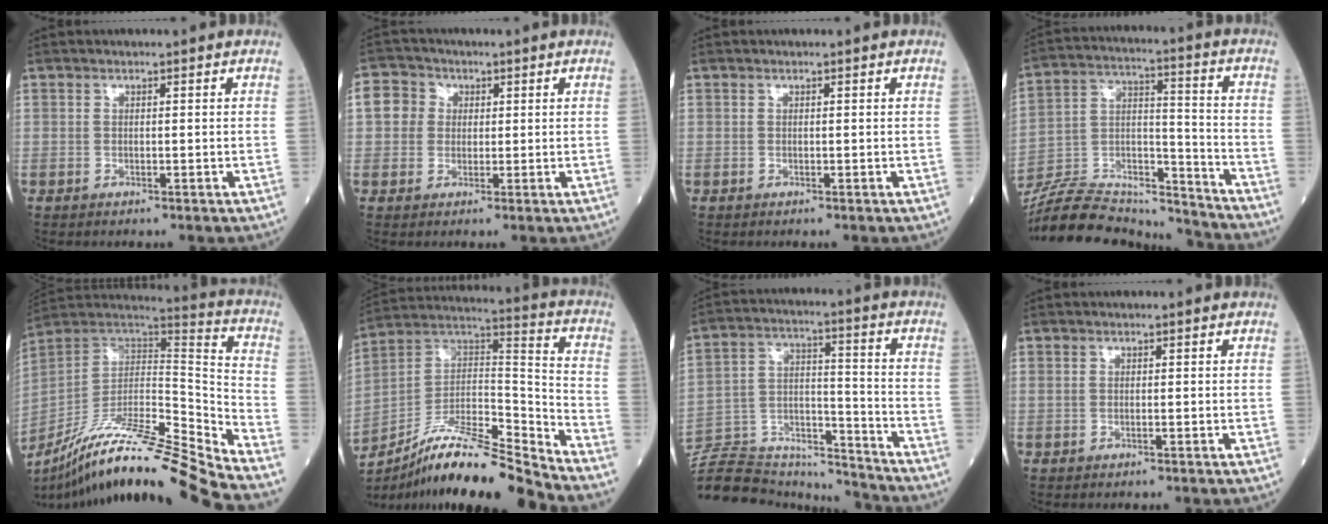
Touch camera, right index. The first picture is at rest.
{"total": 5.1, "force": [0.8, 4.9, 1.3], "torque": [-0.033, 0.024, 0.015]}
{"total": 0.0}
{"total": 20.8, "force": [-19.9, 3.5, 5.1], "torque": [-0.117, 0.028, -0.326]}
{"total": 24.5, "force": [-20.6, -1.0, 13.1], "torque": [-0.218, -0.015, -0.352]}
{"total": 18.2, "force": [-15.0, 1.2, 10.3], "torque": [-0.188, 0.023, -0.268]}
{"total": 20.0, "force": [-18.8, 4.7, 4.9], "torque": [-0.125, 0.029, -0.304]}
{"total": 0.0}